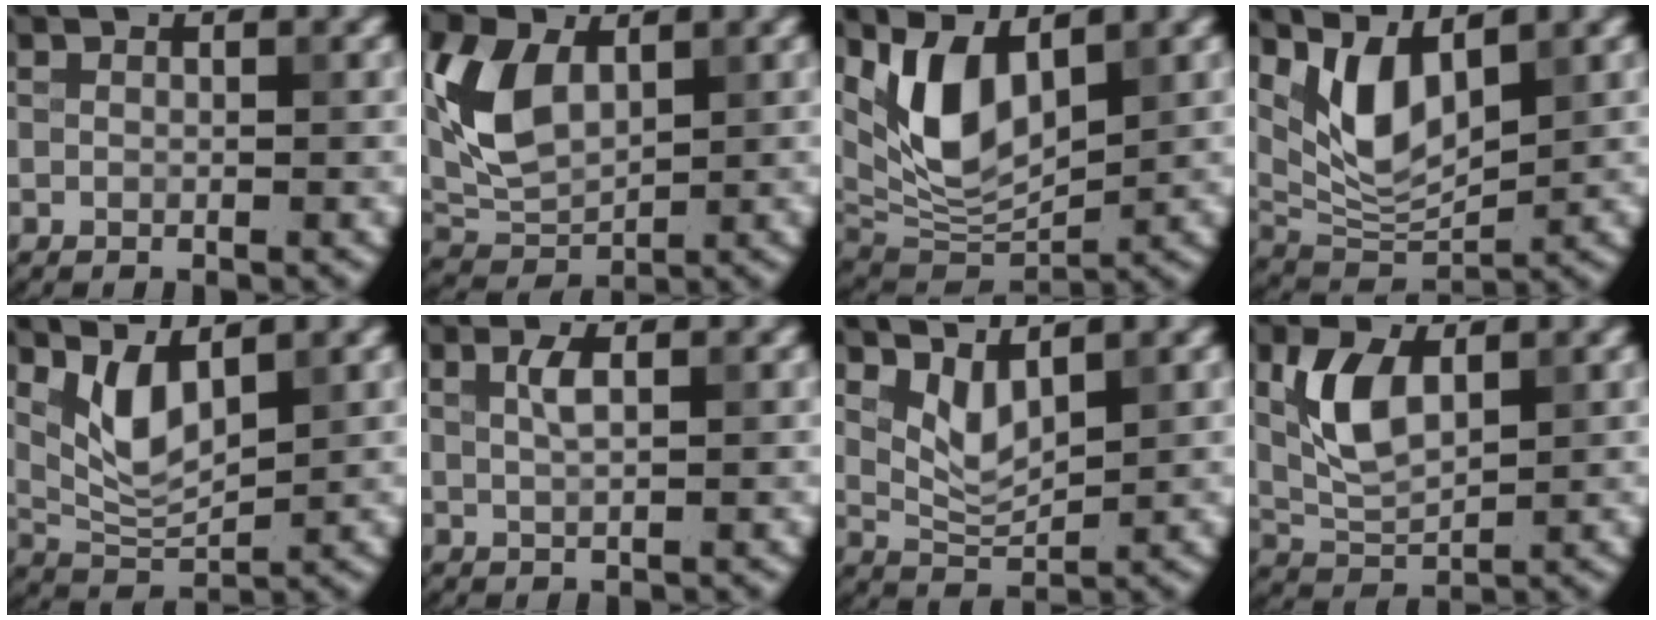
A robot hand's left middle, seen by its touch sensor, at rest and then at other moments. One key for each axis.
{"total": 6.7, "fx": 1.7, "fy": 4.3, "fz": 4.9, "tx": -0.111, "ty": 0.005, "tz": 0.034}
{"total": 7.6, "fx": 3.1, "fy": 3.8, "fz": 5.7, "tx": -0.121, "ty": -0.014, "tz": 0.057}
{"total": 5.8, "fx": 2.7, "fy": 2.6, "fz": 4.4, "tx": -0.095, "ty": -0.015, "tz": 0.058}
{"total": 4.4, "fx": 2.1, "fy": 1.8, "fz": 3.4, "tx": -0.077, "ty": -0.010, "tz": 0.046}
{"total": 1.7, "fx": 0.6, "fy": 0.5, "fz": 1.5, "tx": -0.031, "ty": 0.003, "tz": 0.012}
{"total": 3.0, "fx": 1.7, "fy": 1.2, "fz": 2.1, "tx": -0.047, "ty": -0.009, "tz": 0.039}
{"total": 5.3, "fx": 1.6, "fy": 2.9, "fz": 4.2, "tx": -0.096, "ty": 0.004, "tz": 0.034}